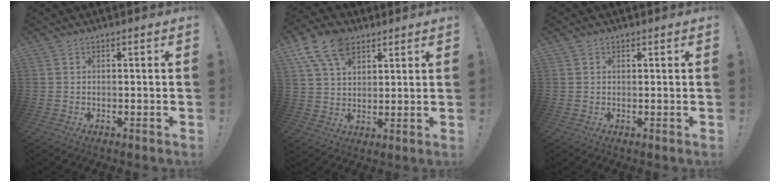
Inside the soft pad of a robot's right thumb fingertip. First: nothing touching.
{"total": 13.2, "force": [7.4, 8.2, 7.3], "torque": [-0.128, -0.022, 0.142]}
{"total": 0.7, "force": [0.4, 0.5, 0.2], "torque": [-0.003, 0.001, 0.008]}